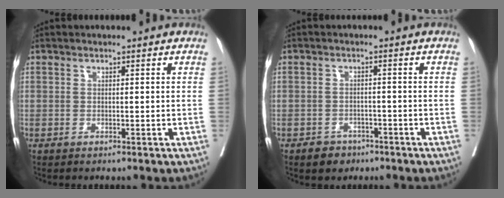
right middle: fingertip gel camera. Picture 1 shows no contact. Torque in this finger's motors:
{"motor_torque": [0.43, -0.39, 0.03, 0.01]}